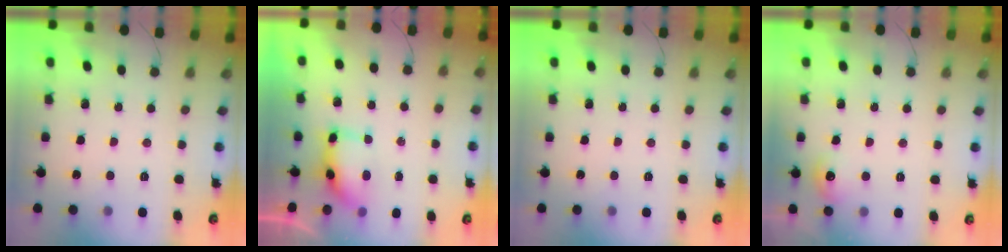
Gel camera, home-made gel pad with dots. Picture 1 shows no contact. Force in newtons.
{"total": 7.1, "press": 7.1, "slide": 0.5}
{"total": 0.0}
{"total": 7.5, "press": 7.4, "slide": 1.5}